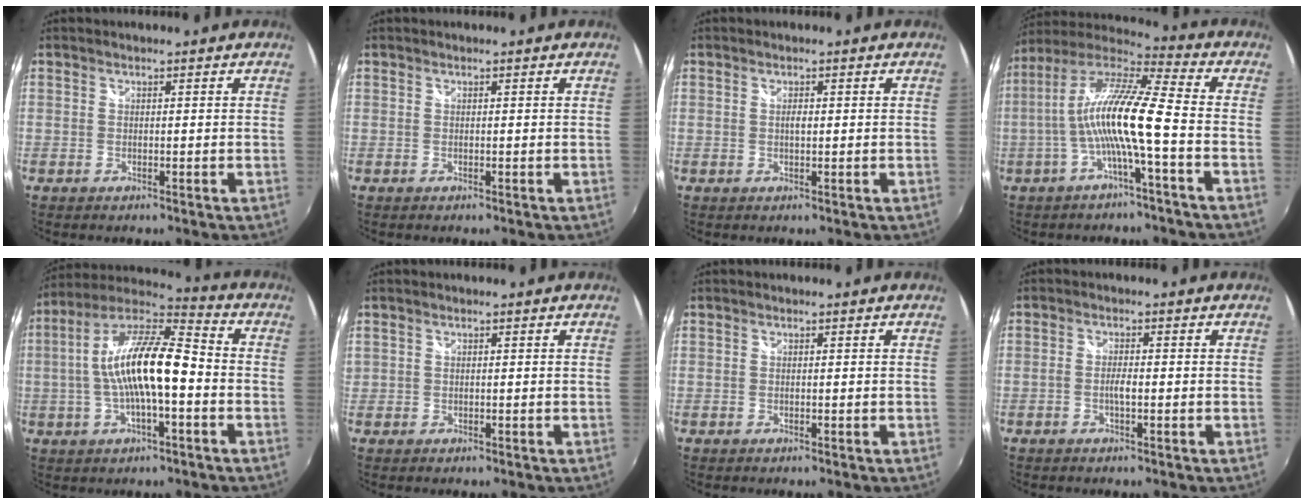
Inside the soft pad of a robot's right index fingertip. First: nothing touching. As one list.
[{"total": 0.0}, {"total": 1.0, "force": [0.1, 0.5, 0.9], "torque": [-0.014, 0.000, 0.001]}, {"total": 13.3, "force": [-2.7, 0.6, 13.0], "torque": [-0.236, 0.008, -0.053]}, {"total": 16.0, "force": [-1.9, 4.5, 15.3], "torque": [-0.285, 0.013, -0.039]}, {"total": 0.9, "force": [0.2, 0.9, 0.2], "torque": [-0.002, 0.000, 0.003]}, {"total": 0.0}, {"total": 1.9, "force": [-0.6, 0.3, 1.7], "torque": [-0.036, 0.001, -0.014]}]